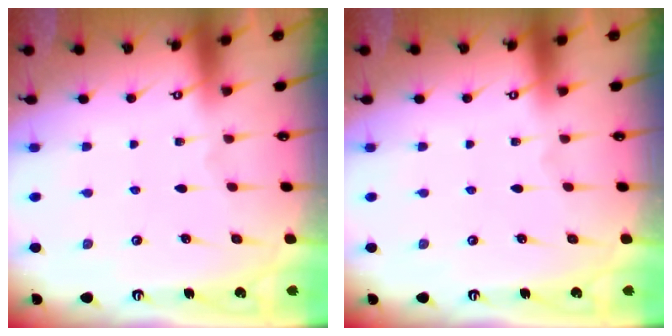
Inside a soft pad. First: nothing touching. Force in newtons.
{"total": 0.0}